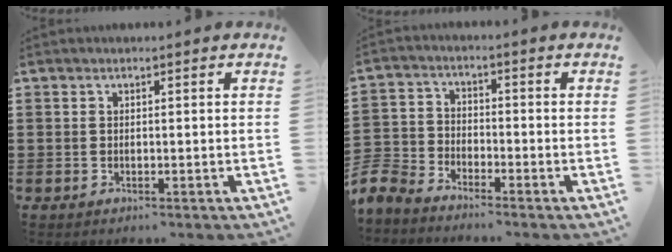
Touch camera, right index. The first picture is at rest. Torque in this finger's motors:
{"motor_torque": [-1.84, 0.30, -0.35, -0.21]}